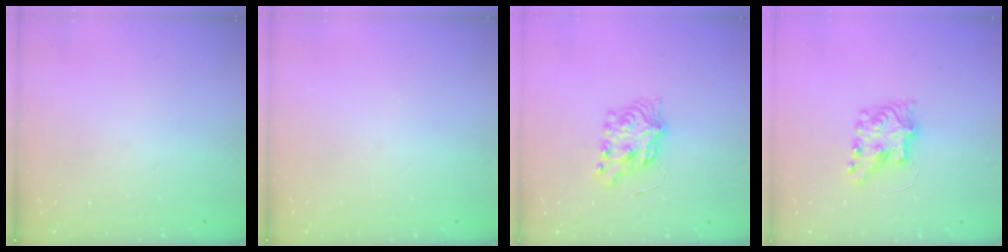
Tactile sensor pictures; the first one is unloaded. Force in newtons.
{"total": 0.0}
{"total": 7.3, "press": 7.3, "slide": 0.3}
{"total": 7.8, "press": 7.7, "slide": 0.4}